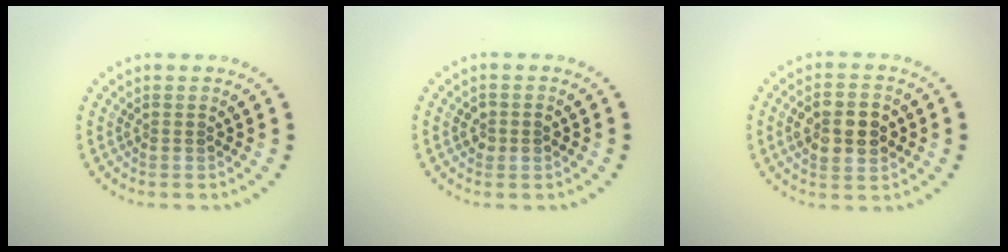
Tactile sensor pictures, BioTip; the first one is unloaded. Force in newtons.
{"total": 1.3, "press": 1.3, "slide": 0.1}
{"total": 4.3, "press": 4.3, "slide": 0.1}